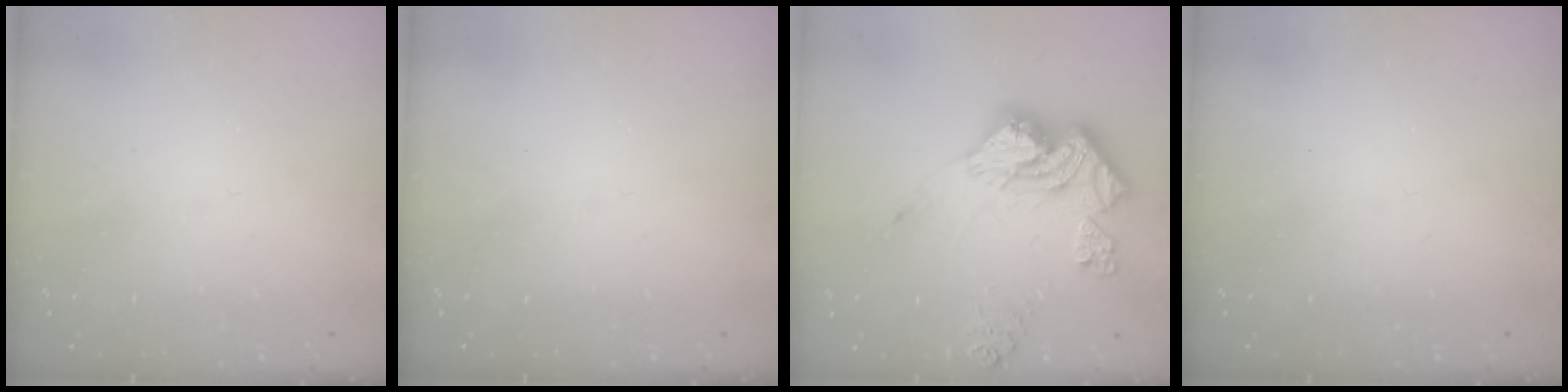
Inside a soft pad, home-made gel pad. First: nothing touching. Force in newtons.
{"total": 0.0}
{"total": 18.6, "press": 18.5, "slide": 1.8}
{"total": 0.0}